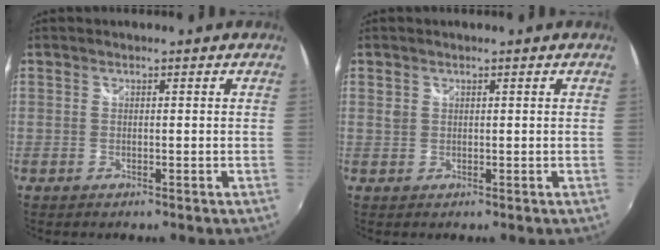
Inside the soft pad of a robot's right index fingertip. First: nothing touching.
{"total": 0.8, "force": [0.2, 0.8, 0.1], "torque": [-0.004, 0.002, 0.002]}